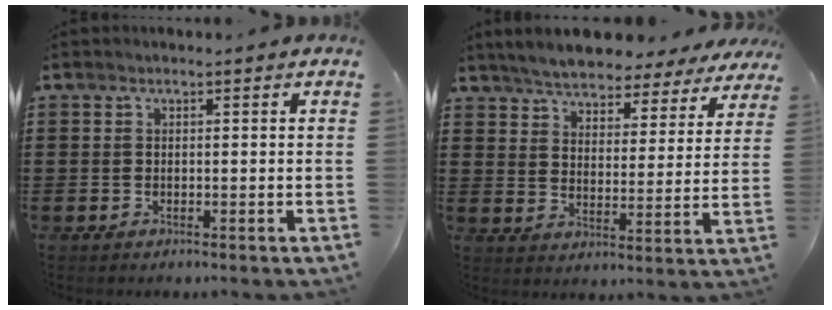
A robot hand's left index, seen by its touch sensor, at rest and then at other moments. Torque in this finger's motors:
{"motor_torque": [2.14, 0.00, 1.05, 0.21]}